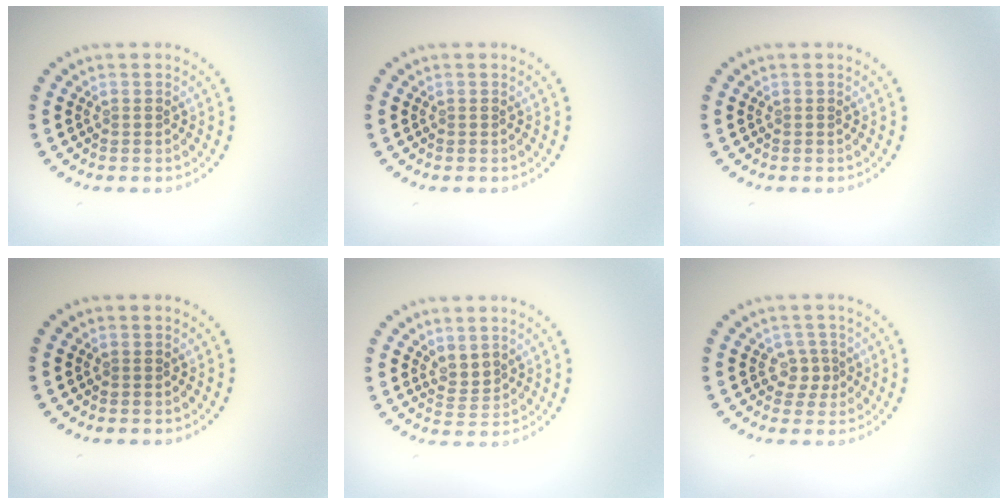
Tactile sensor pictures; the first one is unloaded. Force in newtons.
{"total": 0.0}
{"total": 0.0}
{"total": 0.0}
{"total": 1.7, "press": 1.3, "slide": 1.0}
{"total": 1.7, "press": 1.3, "slide": 1.1}